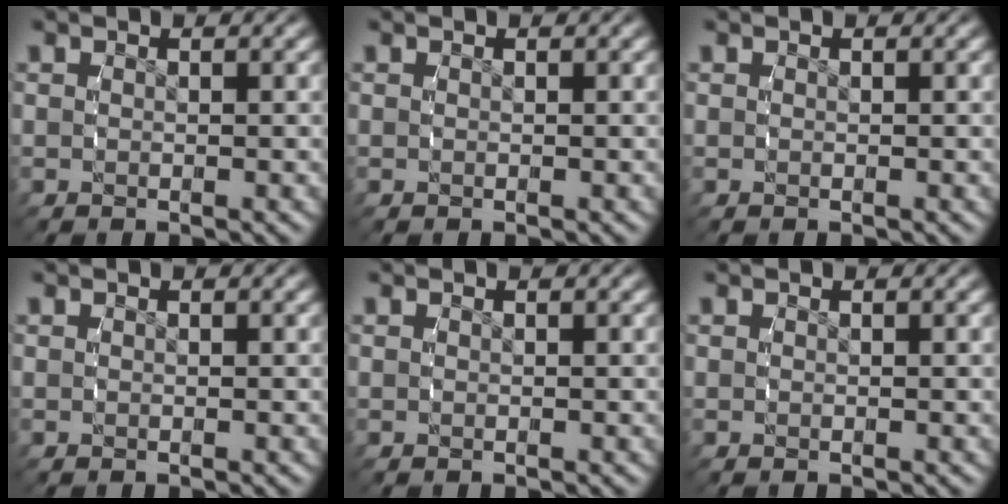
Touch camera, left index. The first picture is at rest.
{"total": 0.0}
{"total": 0.0}
{"total": 0.0}
{"total": 0.0}
{"total": 0.0}